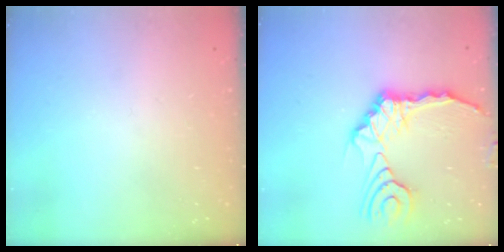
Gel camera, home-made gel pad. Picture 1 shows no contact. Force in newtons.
{"total": 12.9, "press": 12.8, "slide": 2.1}